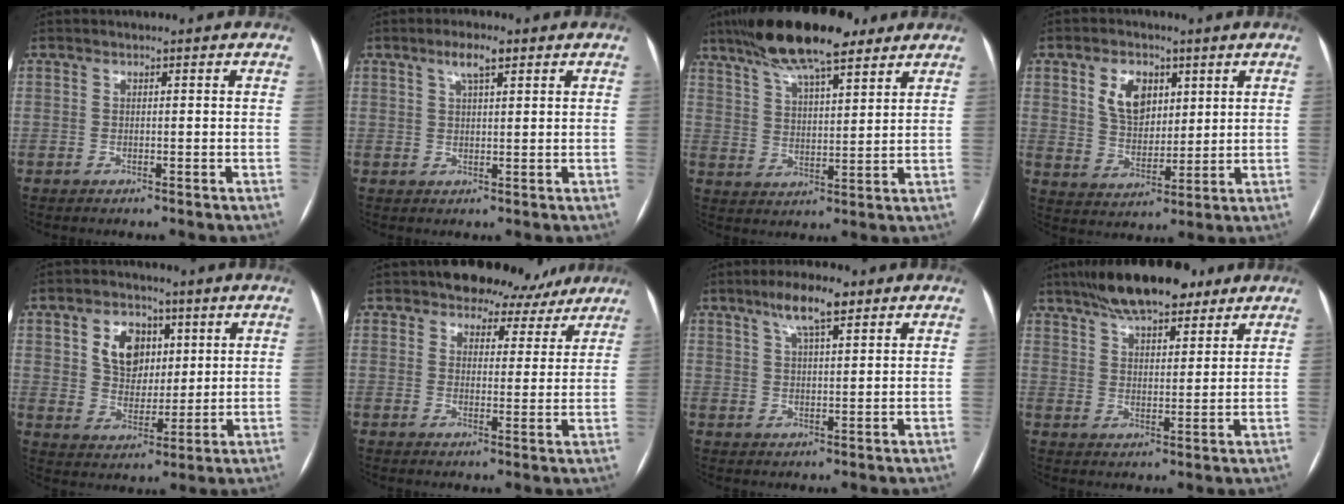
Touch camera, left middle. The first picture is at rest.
{"total": 3.7, "force": [2.2, 0.9, 2.8], "torque": [-0.056, 0.008, 0.040]}
{"total": 16.0, "force": [11.8, 3.5, 10.2], "torque": [-0.186, 0.033, 0.201]}
{"total": 7.7, "force": [3.3, 5.0, 4.9], "torque": [-0.092, 0.012, 0.069]}
{"total": 8.2, "force": [3.1, 5.9, 4.7], "torque": [-0.085, 0.018, 0.062]}
{"total": 9.9, "force": [8.2, 5.1, 2.2], "torque": [0.000, 0.012, 0.093]}
{"total": 6.7, "force": [4.2, 1.6, 5.0], "torque": [-0.095, 0.012, 0.074]}
{"total": 14.3, "force": [10.9, 4.4, 8.2], "torque": [-0.144, 0.034, 0.180]}